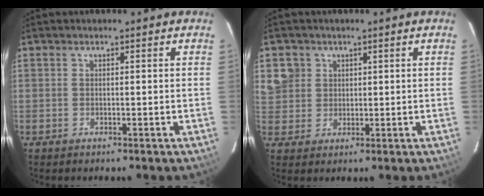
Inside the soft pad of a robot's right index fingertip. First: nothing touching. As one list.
[{"total": 5.5, "force": [1.8, 5.1, 0.7], "torque": [-0.002, 0.024, 0.039]}]